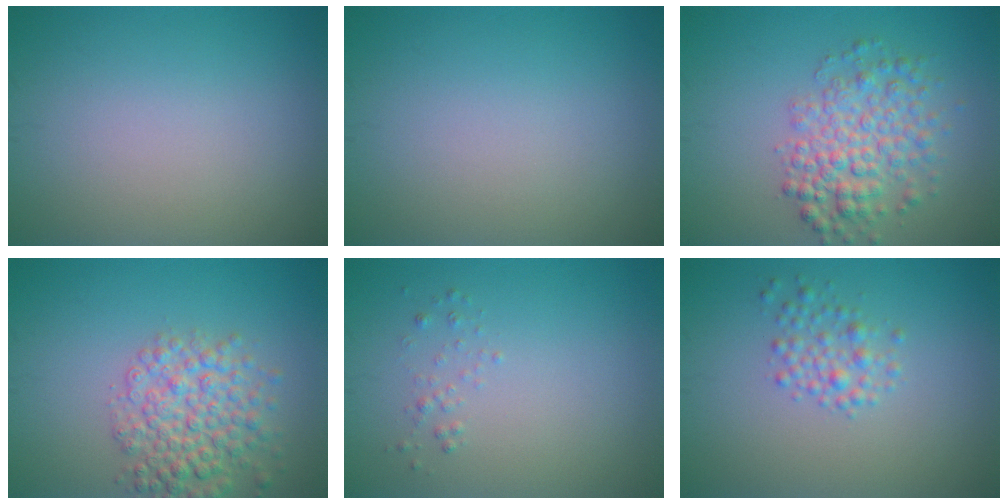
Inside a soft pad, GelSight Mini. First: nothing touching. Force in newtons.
{"total": 0.0}
{"total": 4.9, "press": 4.9, "slide": 0.2}
{"total": 5.3, "press": 5.3, "slide": 0.2}
{"total": 0.7, "press": 0.7, "slide": 0.1}
{"total": 2.1, "press": 2.1, "slide": 0.1}